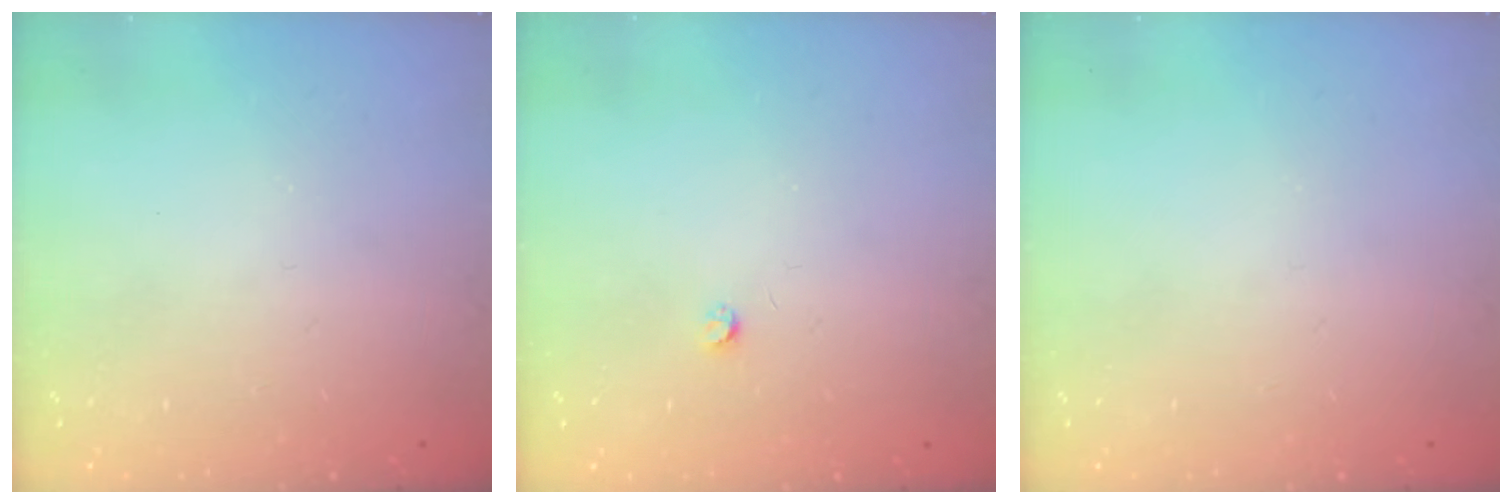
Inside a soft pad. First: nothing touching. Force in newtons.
{"total": 2.5, "press": 2.5, "slide": 0.4}
{"total": 0.0}